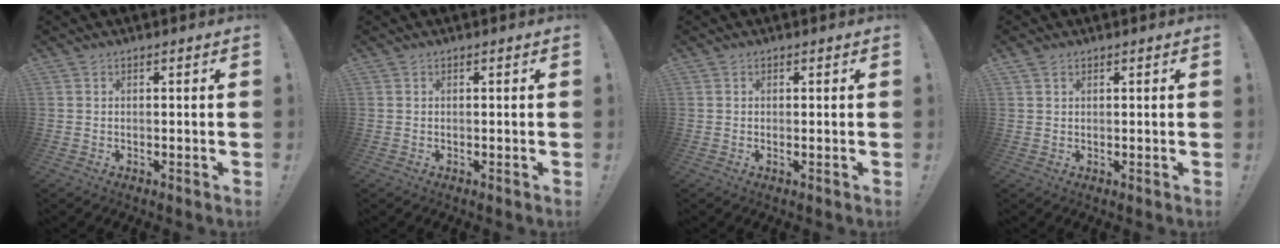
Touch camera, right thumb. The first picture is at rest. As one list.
[{"total": 0.0}, {"total": 0.7, "force": [0.4, 0.0, 0.6], "torque": [-0.008, -0.002, 0.006]}, {"total": 1.6, "force": [1.3, 0.9, 0.3], "torque": [-0.003, -0.004, 0.024]}]